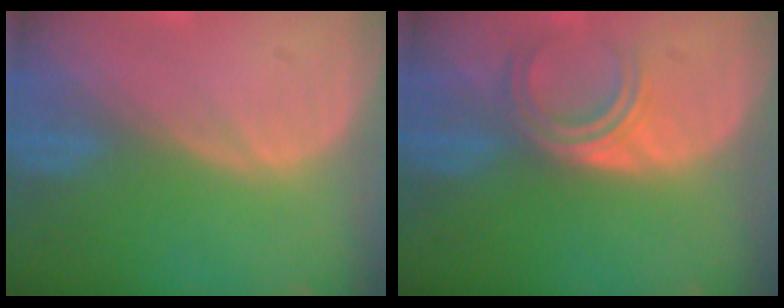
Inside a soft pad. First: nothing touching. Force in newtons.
{"total": 4.8, "press": 4.0, "slide": 2.6}